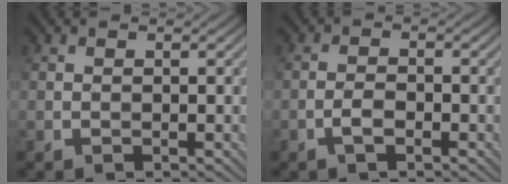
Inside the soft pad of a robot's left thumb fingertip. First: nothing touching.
{"total": 2.2, "force": [-1.2, 0.7, 1.6], "torque": [-0.034, 0.003, -0.027]}